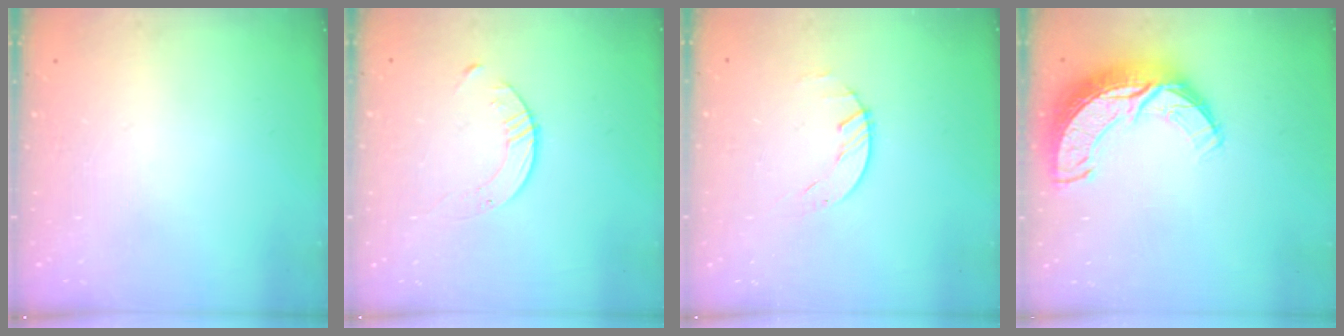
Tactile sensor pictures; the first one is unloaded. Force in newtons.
{"total": 3.6, "press": 3.5, "slide": 0.4}
{"total": 0.7, "press": 0.7, "slide": 0.2}
{"total": 12.5, "press": 12.4, "slide": 0.8}